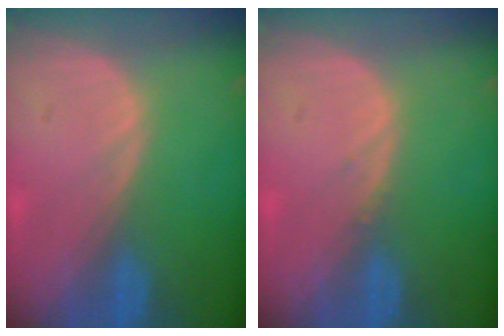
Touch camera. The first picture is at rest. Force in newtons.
{"total": 0.5, "press": 0.5, "slide": 0.2}